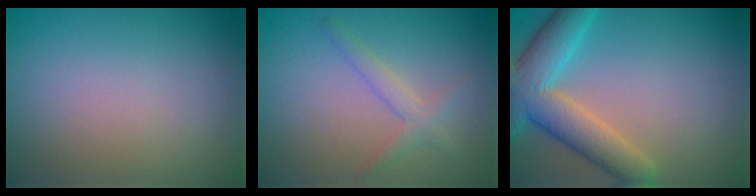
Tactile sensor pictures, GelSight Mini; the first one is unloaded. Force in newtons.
{"total": 2.0, "press": 2.0, "slide": 0.2}
{"total": 6.2, "press": 6.2, "slide": 0.5}